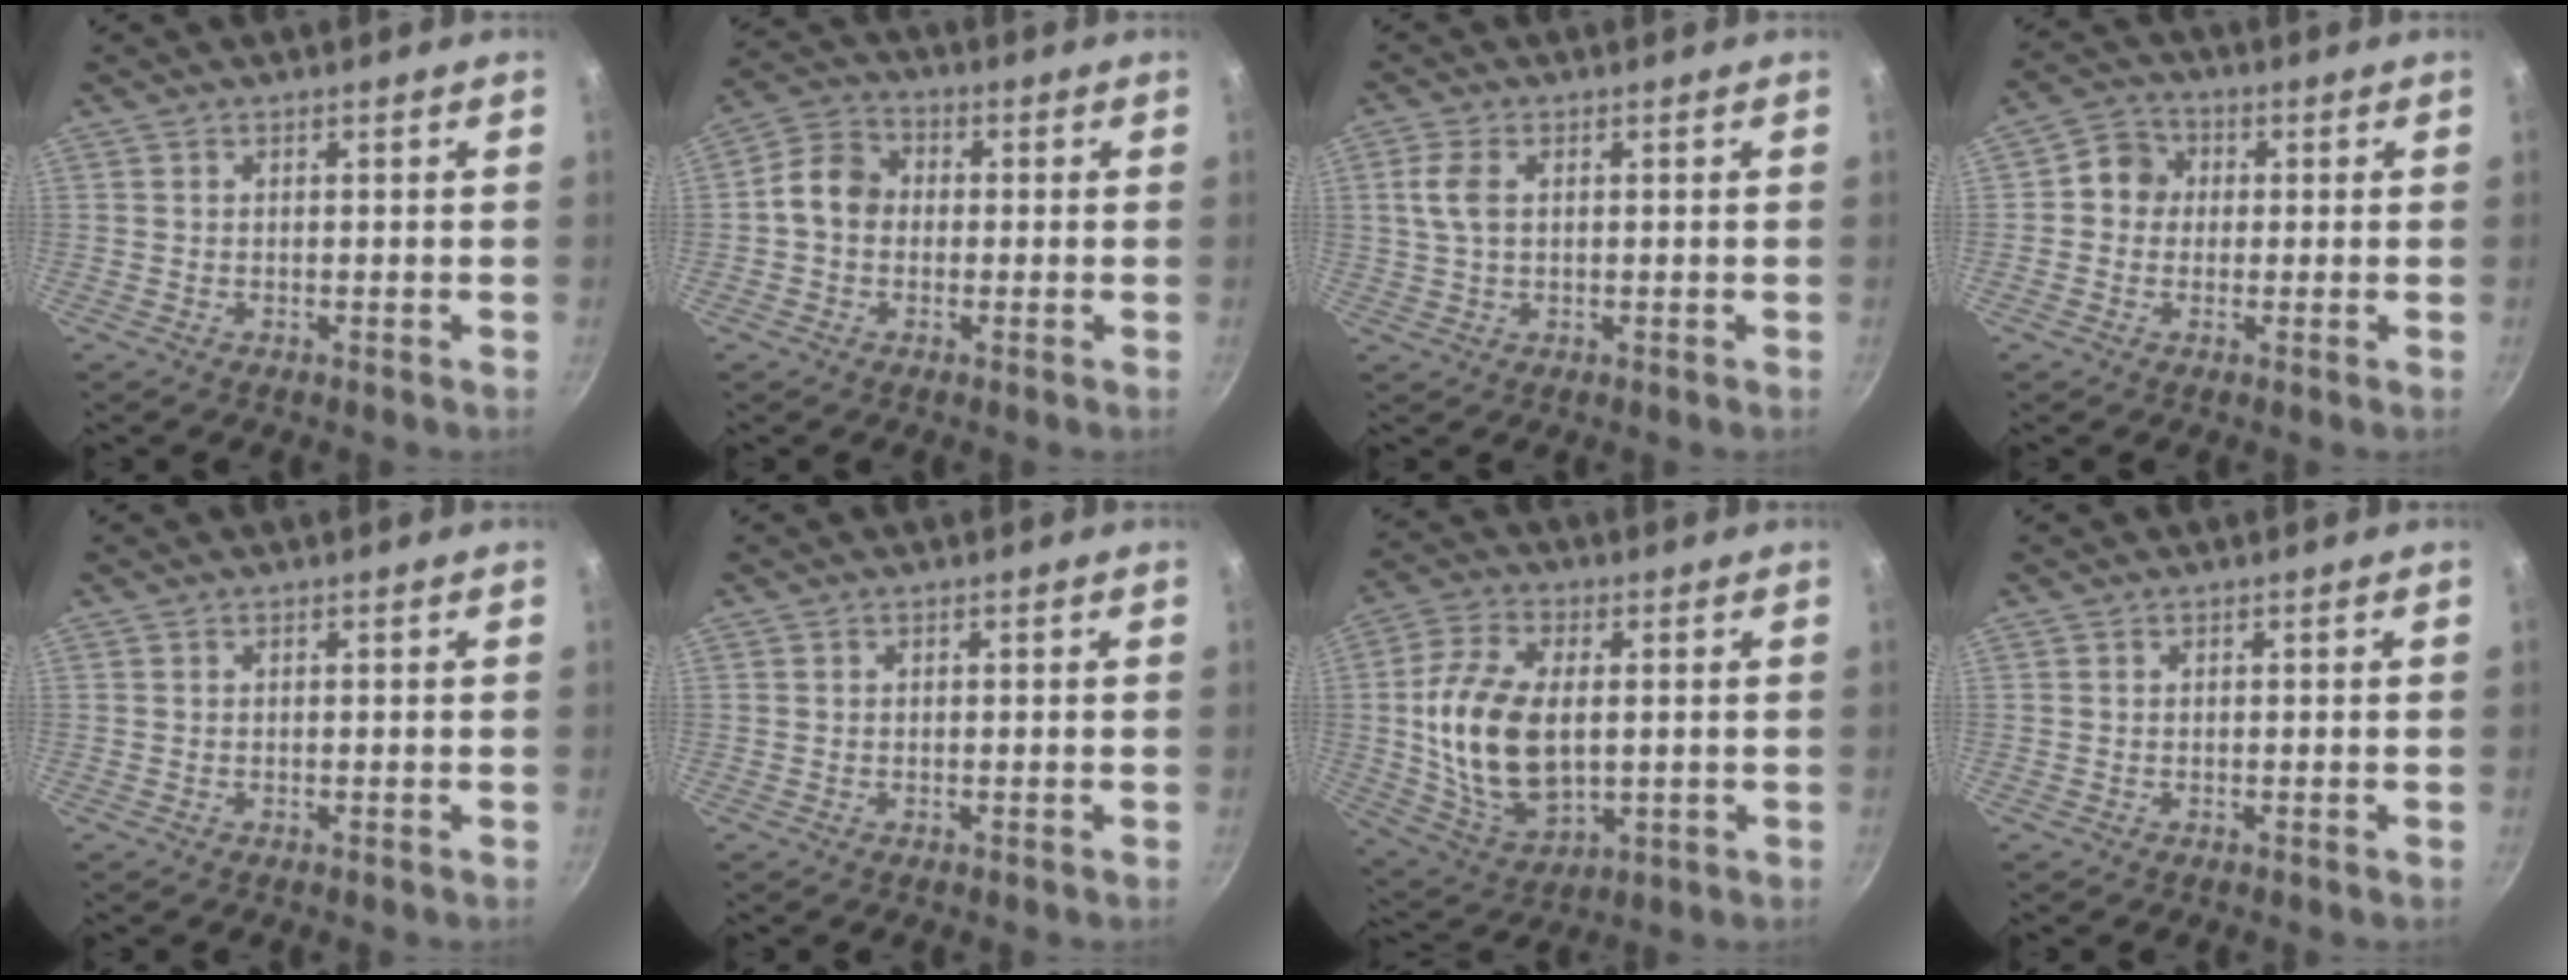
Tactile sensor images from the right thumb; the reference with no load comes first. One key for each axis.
{"total": 7.3, "fx": -0.4, "fy": 6.0, "fz": 4.1, "tx": -0.049, "ty": 0.021, "tz": -0.027}
{"total": 4.8, "fx": 1.1, "fy": 2.9, "fz": 3.6, "tx": -0.074, "ty": 0.004, "tz": 0.020}
{"total": 5.7, "fx": 0.4, "fy": 5.2, "fz": 2.1, "tx": -0.001, "ty": 0.011, "tz": -0.009}
{"total": 0.0}
{"total": 0.0}
{"total": 17.3, "fx": 0.8, "fy": 10.1, "fz": 14.1, "tx": -0.259, "ty": -0.003, "tz": 0.023}
{"total": 0.0}